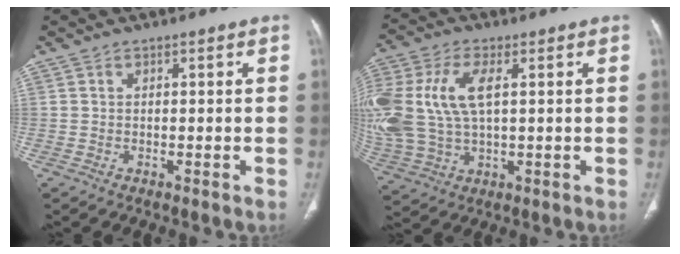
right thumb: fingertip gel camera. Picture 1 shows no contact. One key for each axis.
{"total": 19.7, "fx": 3.4, "fy": 11.0, "fz": 16.0, "tx": -0.398, "ty": 0.007, "tz": 0.068}